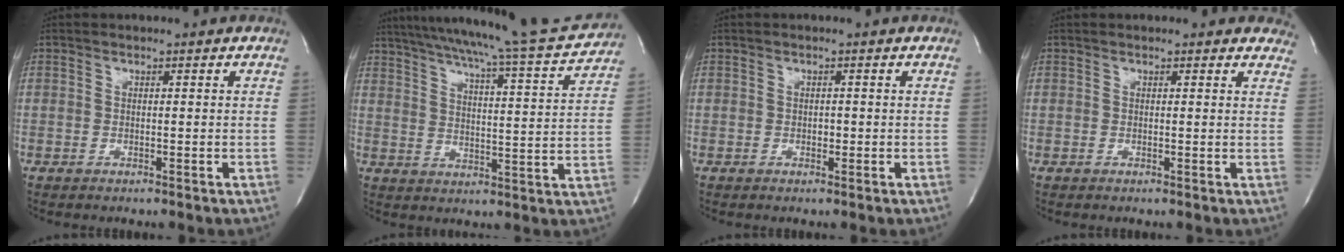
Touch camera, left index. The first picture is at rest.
{"total": 20.7, "force": [18.8, -0.2, 8.7], "torque": [-0.143, -0.046, 0.248]}
{"total": 1.1, "force": [-1.0, 0.5, 0.4], "torque": [-0.005, -0.010, -0.017]}
{"total": 7.1, "force": [6.4, 2.7, 1.3], "torque": [0.013, 0.008, 0.044]}